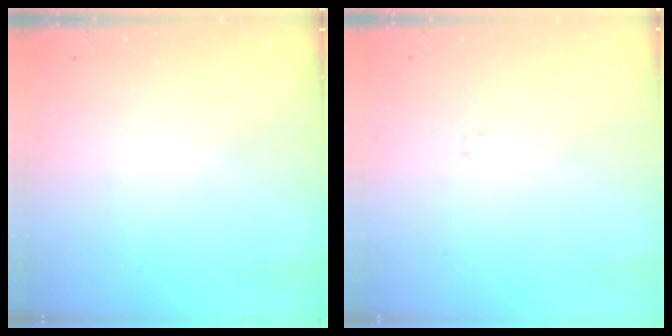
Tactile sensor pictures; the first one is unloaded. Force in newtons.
{"total": 0.8, "press": 0.8, "slide": 0.2}